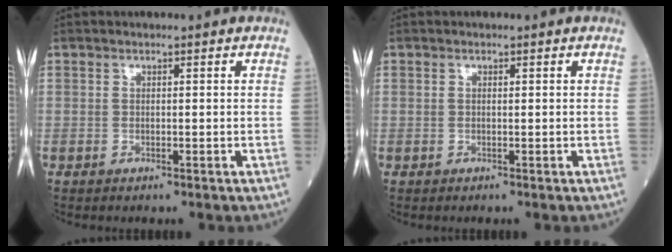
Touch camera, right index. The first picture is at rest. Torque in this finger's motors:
{"motor_torque": [-0.07, -0.08, -0.02, -0.01]}